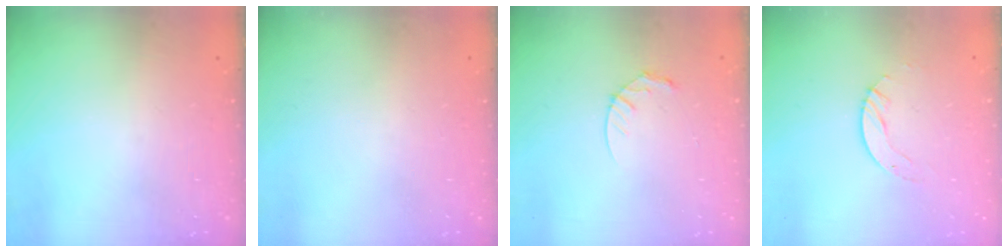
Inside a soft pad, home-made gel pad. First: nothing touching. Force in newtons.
{"total": 0.0}
{"total": 4.7, "press": 4.7, "slide": 0.4}
{"total": 3.0, "press": 3.0, "slide": 0.2}